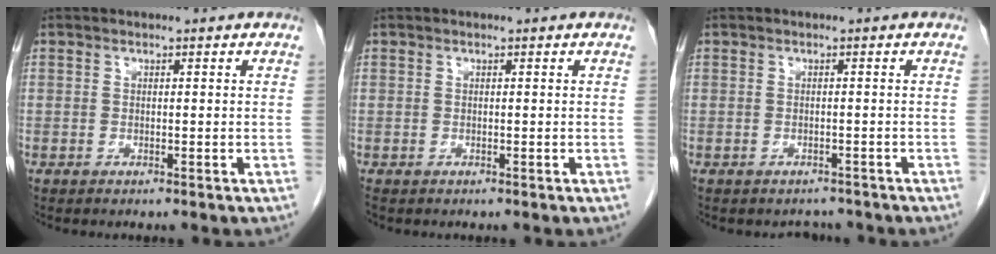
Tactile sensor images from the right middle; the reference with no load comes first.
{"total": 0.6, "force": [-0.5, 0.3, 0.2], "torque": [-0.005, 0.001, -0.007]}
{"total": 2.4, "force": [-2.1, 1.1, -0.1], "torque": [0.000, 0.001, -0.030]}